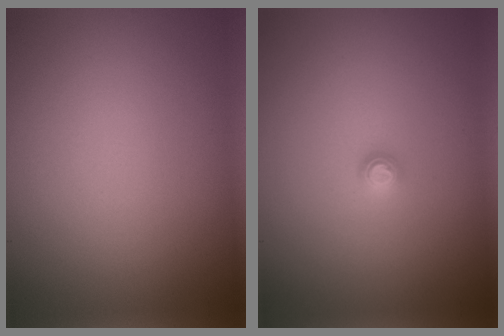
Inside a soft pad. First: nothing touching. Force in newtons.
{"total": 1.0, "press": 1.0, "slide": 0.1}